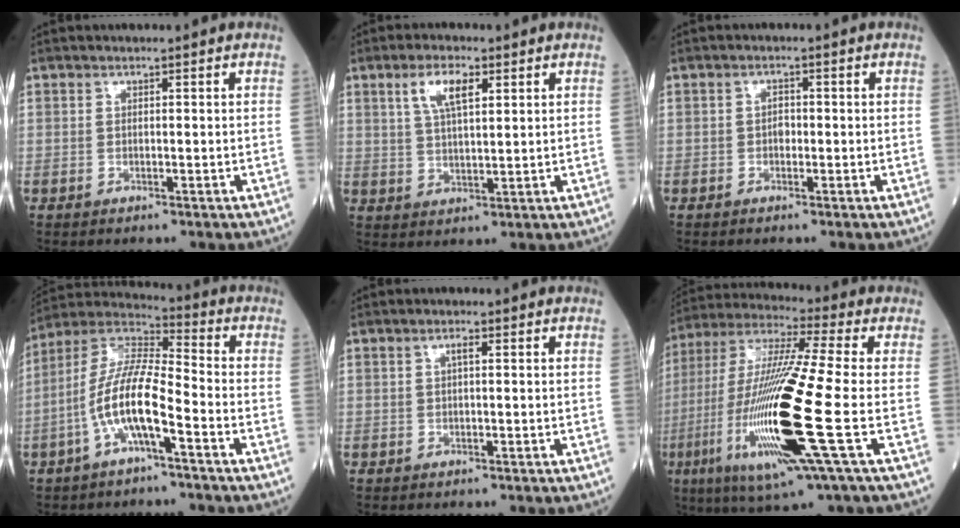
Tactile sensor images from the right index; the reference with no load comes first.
{"total": 5.9, "force": [2.7, 1.7, 5.0], "torque": [-0.100, 0.007, 0.054]}
{"total": 1.5, "force": [-0.2, 1.0, 1.1], "torque": [-0.016, 0.003, -0.005]}
{"total": 11.5, "force": [-4.0, 2.2, 10.5], "torque": [-0.220, 0.013, -0.081]}
{"total": 1.1, "force": [0.3, 0.2, 1.0], "torque": [-0.019, 0.003, 0.003]}
{"total": 22.1, "force": [-5.3, 0.9, 21.4], "torque": [-0.469, -0.031, -0.105]}